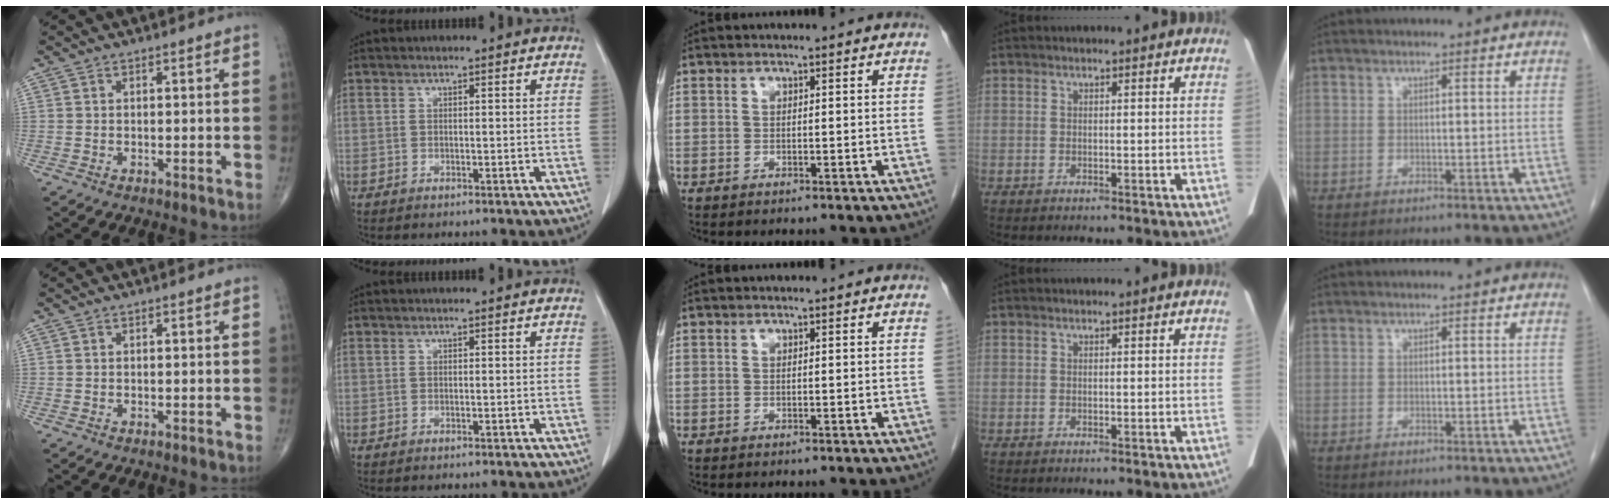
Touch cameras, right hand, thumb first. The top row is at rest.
{}